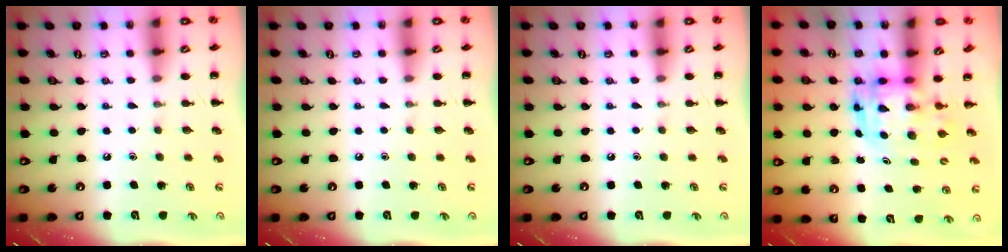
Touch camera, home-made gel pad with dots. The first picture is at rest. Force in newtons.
{"total": 0.0}
{"total": 0.0}
{"total": 3.6, "press": 3.6, "slide": 0.7}